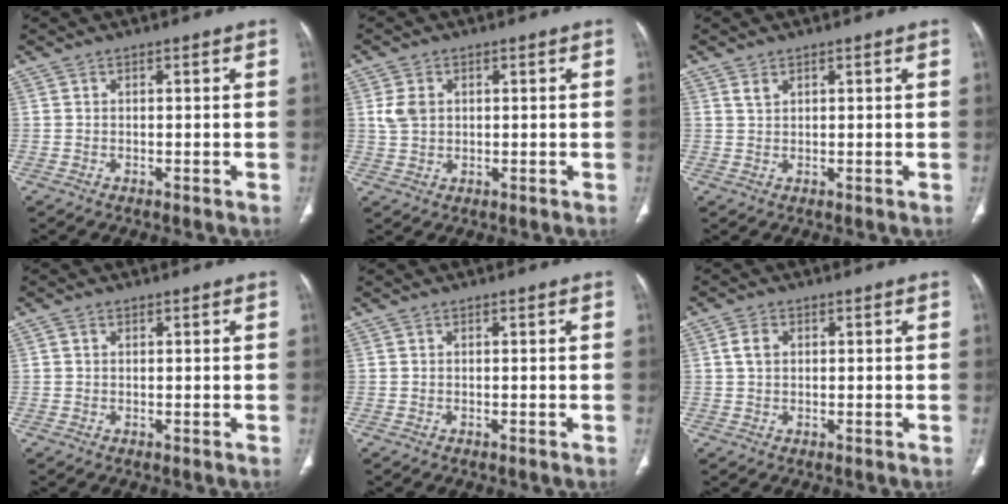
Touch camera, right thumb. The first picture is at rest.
{"total": 4.0, "force": [0.9, 3.0, 2.4], "torque": [-0.041, 0.002, 0.021]}
{"total": 1.5, "force": [1.1, 0.7, 0.8], "torque": [-0.013, -0.001, 0.026]}
{"total": 0.8, "force": [0.4, 0.6, 0.4], "torque": [-0.001, 0.001, 0.005]}
{"total": 0.0}
{"total": 2.9, "force": [0.7, 2.0, 1.9], "torque": [-0.032, 0.003, 0.015]}